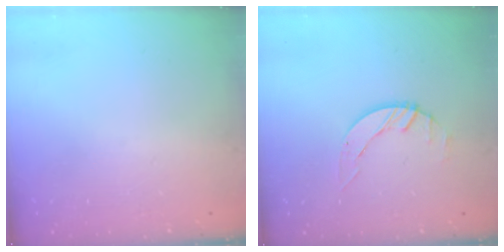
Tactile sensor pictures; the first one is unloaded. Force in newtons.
{"total": 2.6, "press": 2.6, "slide": 0.3}